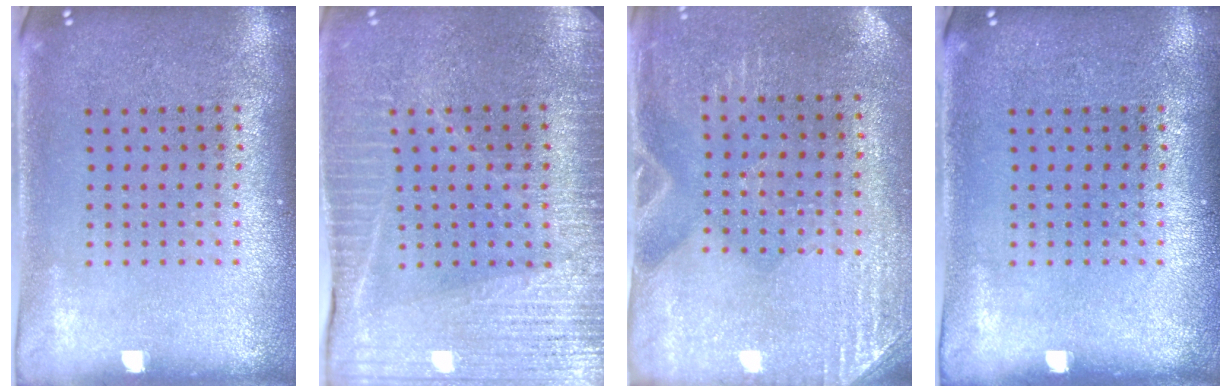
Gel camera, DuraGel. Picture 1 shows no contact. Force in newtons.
{"total": 3.6, "press": 3.4, "slide": 1.1}
{"total": 2.8, "press": 2.5, "slide": 1.3}
{"total": 0.0}